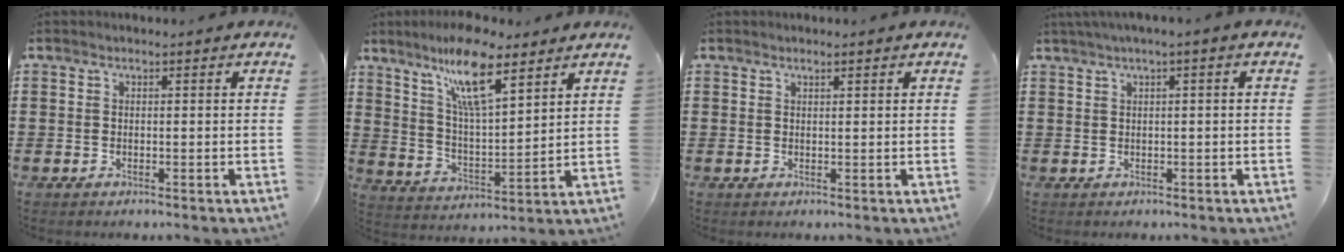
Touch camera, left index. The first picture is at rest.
{"total": 11.6, "force": [7.8, 2.7, 8.1], "torque": [-0.160, -0.018, 0.137]}
{"total": 1.0, "force": [0.7, 0.1, 0.6], "torque": [-0.013, 0.000, 0.014]}
{"total": 1.5, "force": [0.1, -0.1, 1.5], "torque": [-0.025, -0.005, 0.002]}